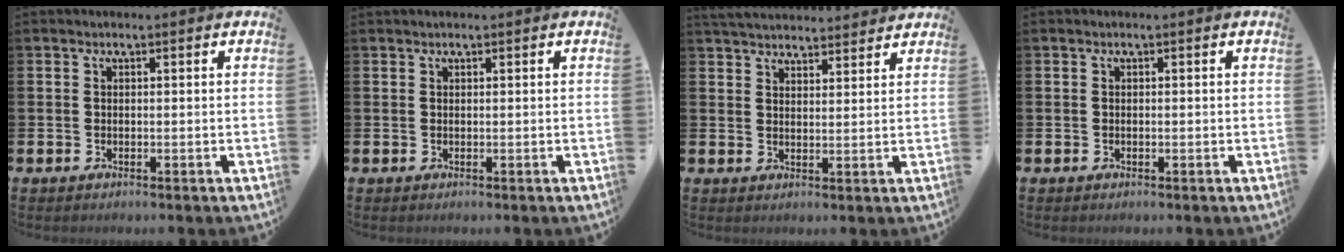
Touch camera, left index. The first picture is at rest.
{"total": 0.0}
{"total": 4.4, "force": [4.3, 0.7, 0.2], "torque": [-0.019, -0.021, 0.080]}
{"total": 0.0}